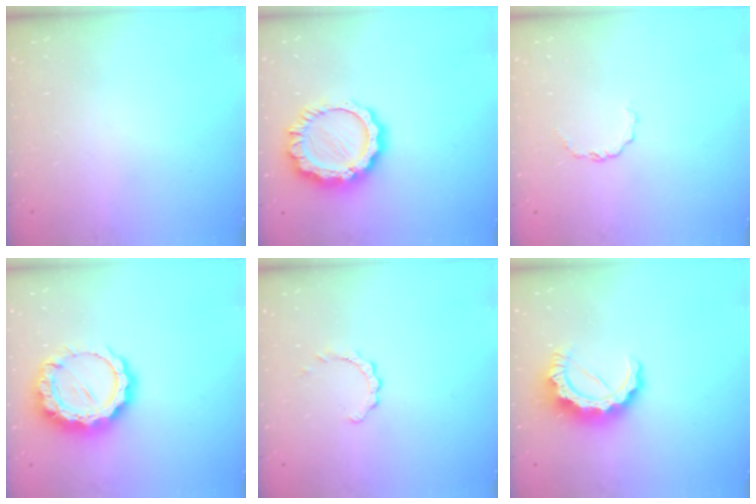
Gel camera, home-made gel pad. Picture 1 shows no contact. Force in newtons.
{"total": 14.6, "press": 14.6, "slide": 1.1}
{"total": 3.8, "press": 3.8, "slide": 0.3}
{"total": 17.8, "press": 17.7, "slide": 1.4}
{"total": 2.0, "press": 2.0, "slide": 0.2}
{"total": 10.3, "press": 10.3, "slide": 1.0}